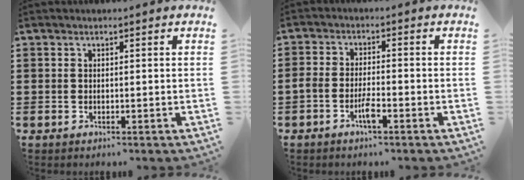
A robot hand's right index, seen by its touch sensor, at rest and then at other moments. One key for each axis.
{"total": 3.2, "fx": -2.0, "fy": 0.8, "fz": 2.4, "tx": -0.055, "ty": 0.001, "tz": -0.041}